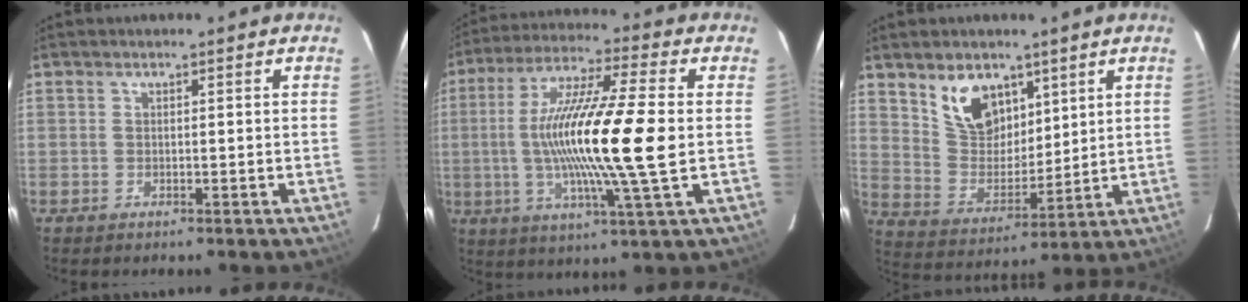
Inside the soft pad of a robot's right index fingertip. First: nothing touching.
{"total": 19.2, "force": [-0.5, 0.7, 19.2], "torque": [-0.349, -0.005, -0.016]}
{"total": 11.5, "force": [6.7, 7.0, 6.0], "torque": [-0.112, 0.009, 0.142]}